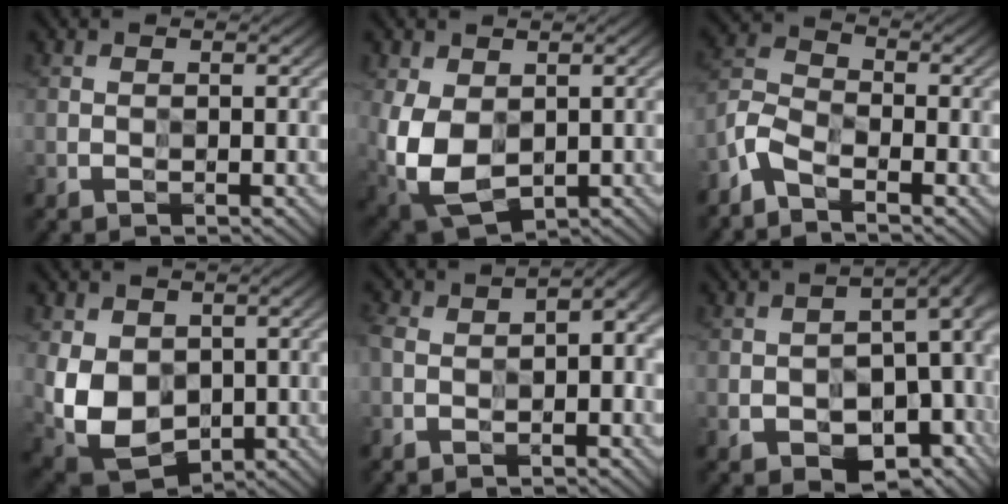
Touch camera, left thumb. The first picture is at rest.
{"total": 9.8, "force": [-0.4, 6.6, 7.2], "torque": [-0.195, -0.021, -0.005]}
{"total": 4.6, "force": [-3.7, 1.8, 2.2], "torque": [-0.052, -0.003, -0.092]}
{"total": 9.2, "force": [-0.3, 7.0, 5.9], "torque": [-0.156, -0.025, -0.004]}
{"total": 8.9, "force": [-1.5, 5.2, 7.0], "torque": [-0.125, -0.007, -0.031]}
{"total": 14.1, "force": [-5.5, 8.4, 9.9], "torque": [-0.134, -0.024, -0.063]}